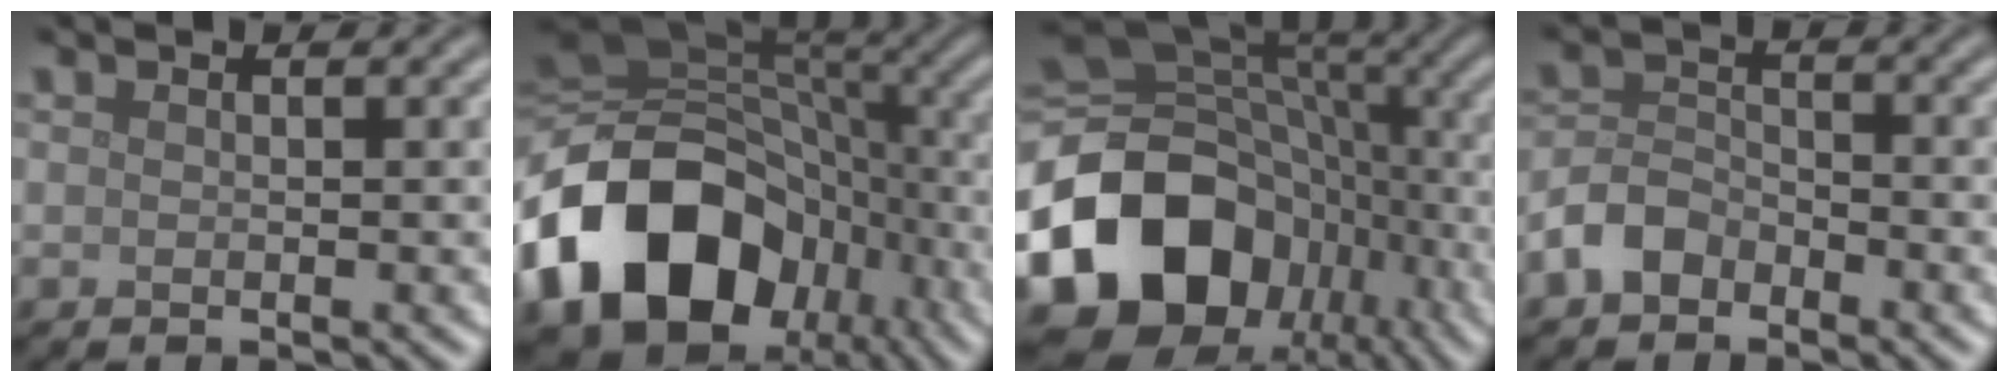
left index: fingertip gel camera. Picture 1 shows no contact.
{"total": 18.6, "force": [-7.2, 13.7, 10.2], "torque": [-0.225, -0.019, -0.127]}
{"total": 16.4, "force": [-6.2, 12.6, 8.3], "torque": [-0.168, -0.009, -0.117]}
{"total": 3.1, "force": [-2.2, 2.0, 1.2], "torque": [-0.022, 0.007, -0.054]}